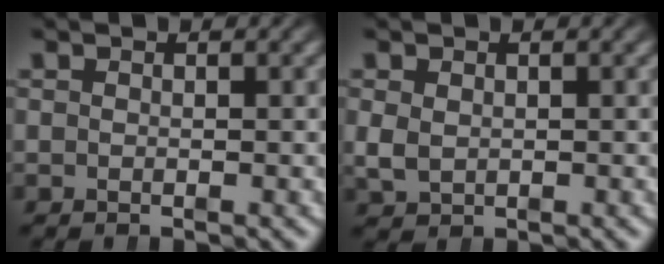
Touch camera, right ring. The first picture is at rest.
{"total": 1.8, "force": [-0.1, 1.6, 0.8], "torque": [-0.028, -0.014, 0.012]}